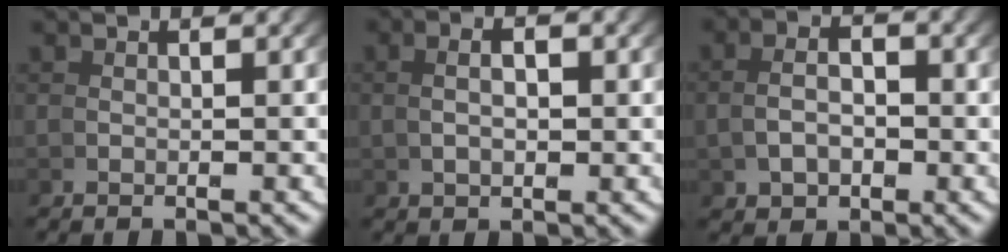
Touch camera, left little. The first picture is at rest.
{"total": 2.2, "force": [0.7, 0.7, 2.0], "torque": [-0.024, 0.009, 0.014]}
{"total": 3.1, "force": [0.1, 1.9, 2.4], "torque": [-0.035, -0.006, 0.008]}